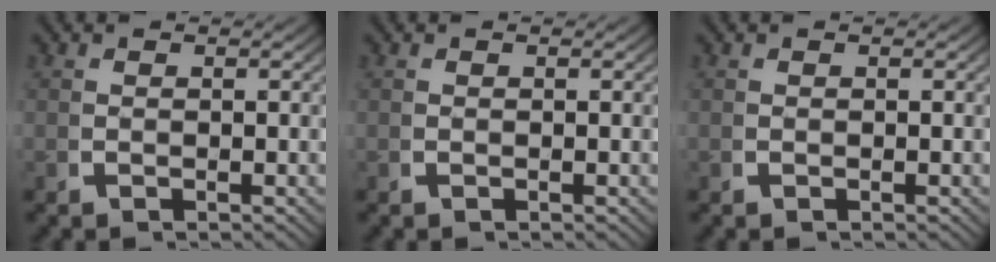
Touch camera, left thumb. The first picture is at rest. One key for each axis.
{"total": 0.0}
{"total": 0.0}